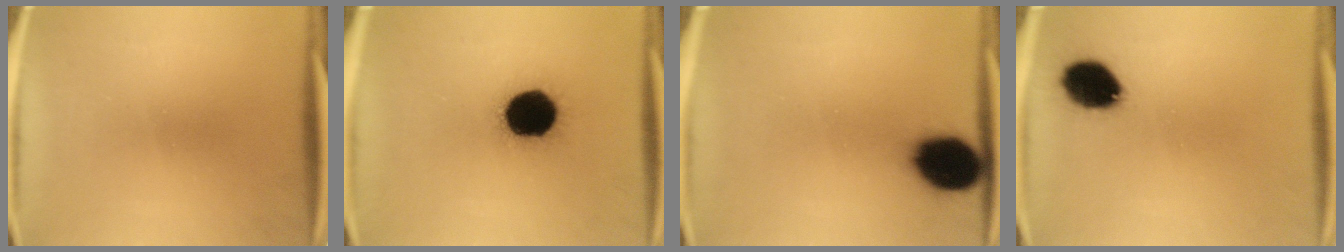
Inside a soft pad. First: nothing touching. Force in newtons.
{"total": 19.3}
{"total": 13.7}
{"total": 10.9}